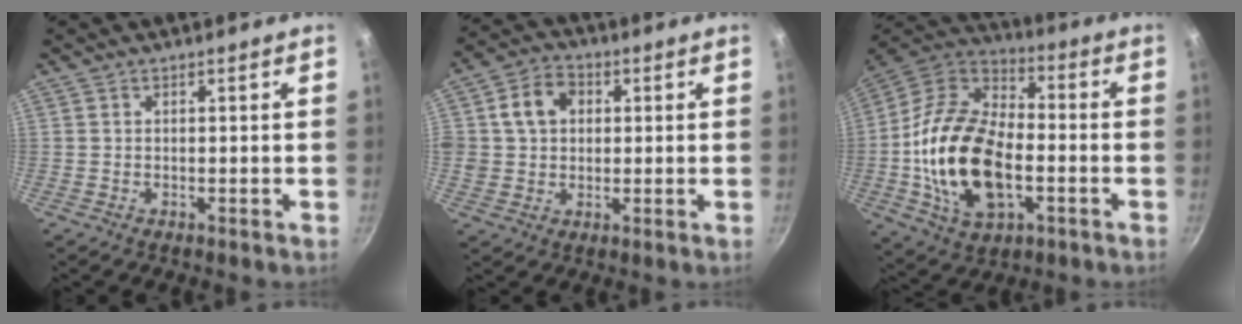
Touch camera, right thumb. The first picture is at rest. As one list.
[{"total": 8.3, "force": [1.8, 6.8, 4.4], "torque": [-0.053, 0.012, 0.022]}, {"total": 22.6, "force": [-4.0, 13.6, 17.7], "torque": [-0.322, 0.030, -0.076]}]